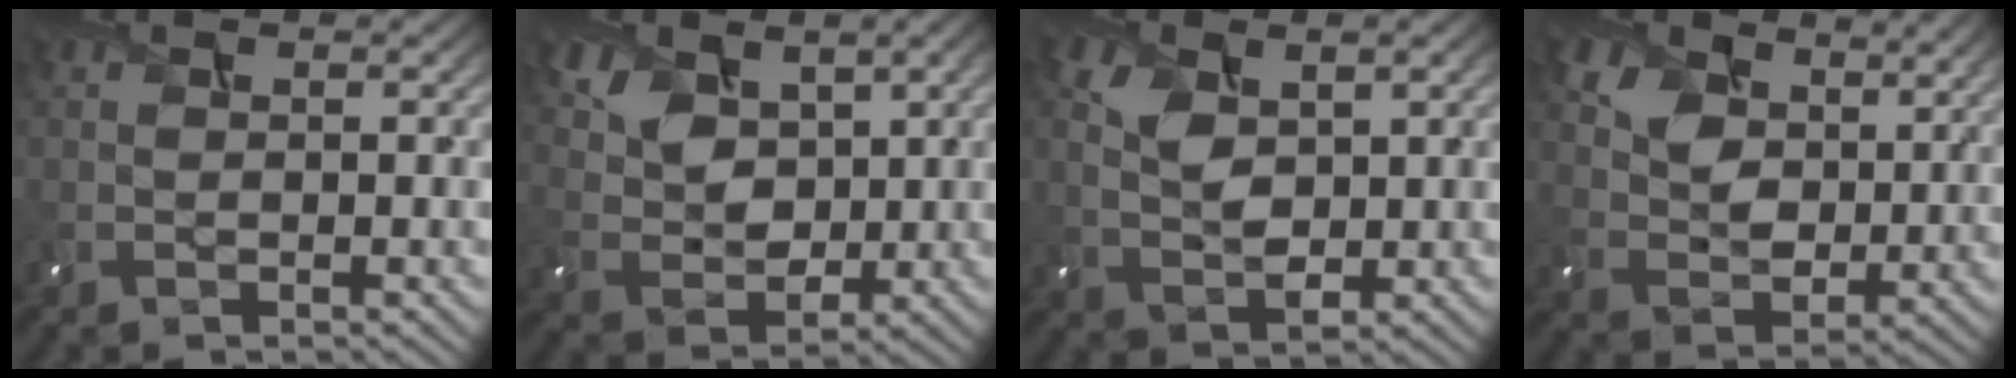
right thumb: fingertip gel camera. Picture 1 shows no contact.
{"total": 7.2, "force": [3.3, 5.0, 4.0], "torque": [-0.125, -0.013, 0.071]}
{"total": 5.1, "force": [1.4, 2.9, 4.0], "torque": [-0.089, -0.003, 0.028]}
{"total": 9.0, "force": [5.5, 5.4, 4.7], "torque": [-0.134, -0.006, 0.096]}